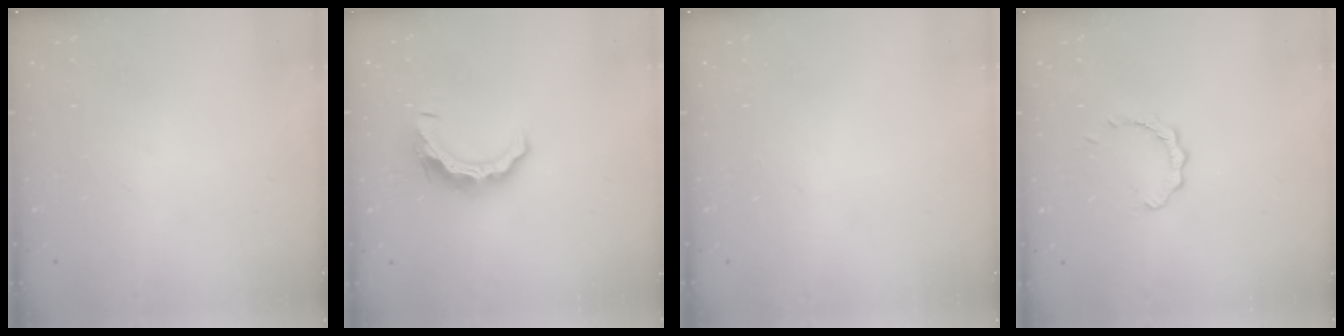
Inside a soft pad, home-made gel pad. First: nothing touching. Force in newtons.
{"total": 9.0, "press": 9.0, "slide": 0.2}
{"total": 0.0}
{"total": 2.7, "press": 2.7, "slide": 0.3}